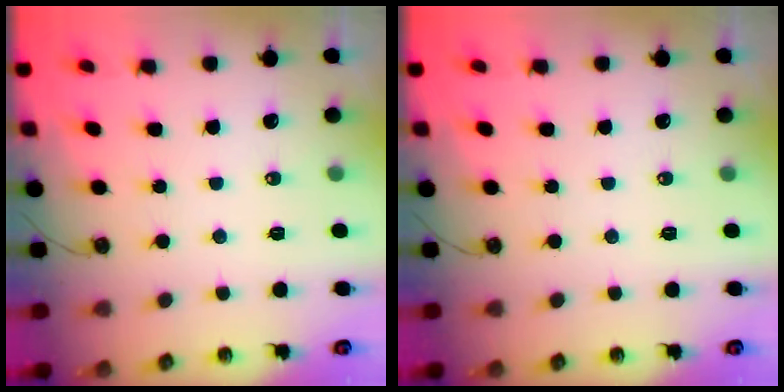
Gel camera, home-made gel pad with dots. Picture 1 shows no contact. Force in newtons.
{"total": 0.0}